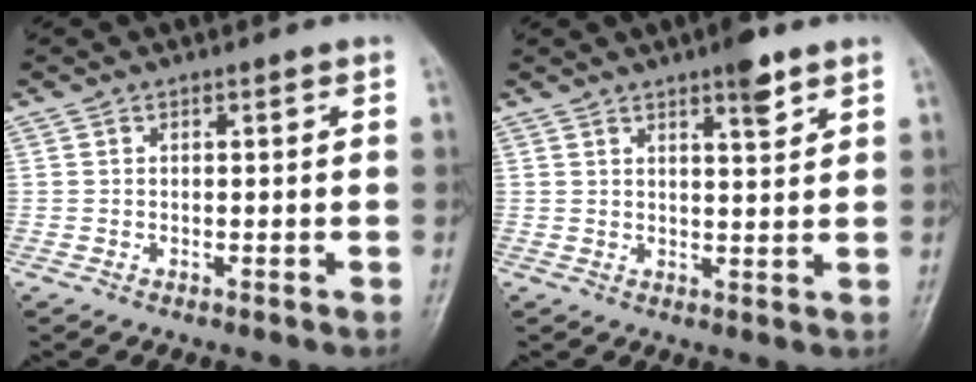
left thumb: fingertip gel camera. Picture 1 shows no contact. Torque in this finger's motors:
{"motor_torque": [1.27, 0.21, 0.67, -0.45, 0.01]}